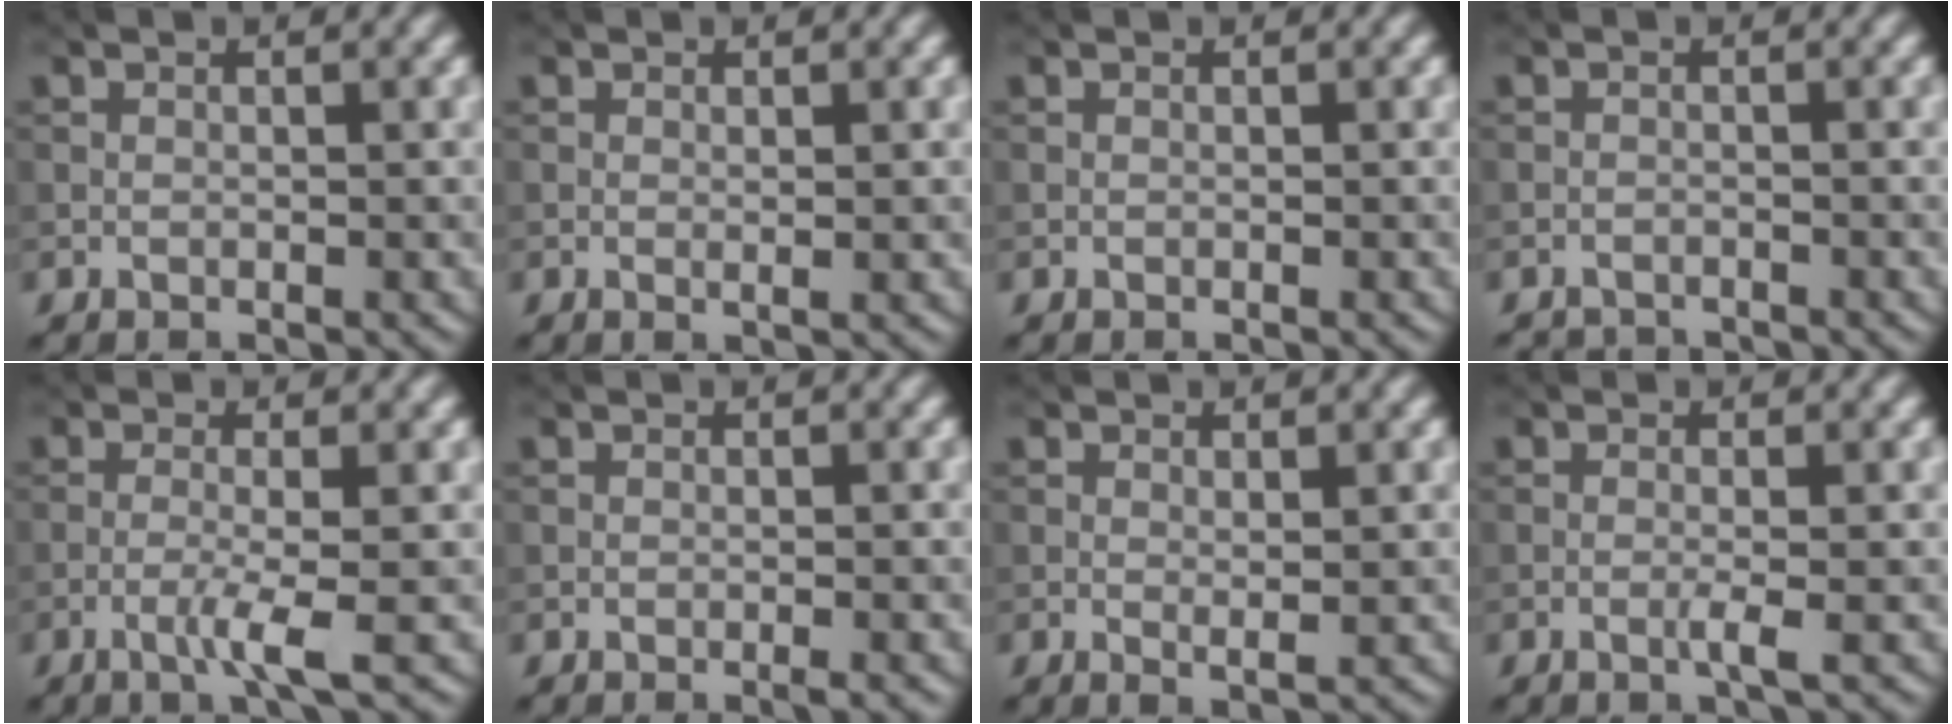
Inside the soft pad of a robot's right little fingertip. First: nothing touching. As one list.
[{"total": 0.6, "force": [0.1, 0.1, 0.6], "torque": [-0.010, -0.002, 0.001]}, {"total": 0.0}, {"total": 2.2, "force": [-2.2, 0.1, -0.1], "torque": [0.003, -0.009, -0.037]}, {"total": 2.9, "force": [-1.1, 0.2, 2.6], "torque": [-0.049, 0.005, -0.031]}, {"total": 0.7, "force": [-0.3, 0.0, 0.6], "torque": [-0.009, -0.002, -0.006]}, {"total": 1.0, "force": [0.3, 0.2, 1.0], "torque": [-0.016, -0.004, 0.004]}, {"total": 1.5, "force": [-0.4, 0.1, 1.4], "torque": [-0.029, -0.002, -0.012]}]